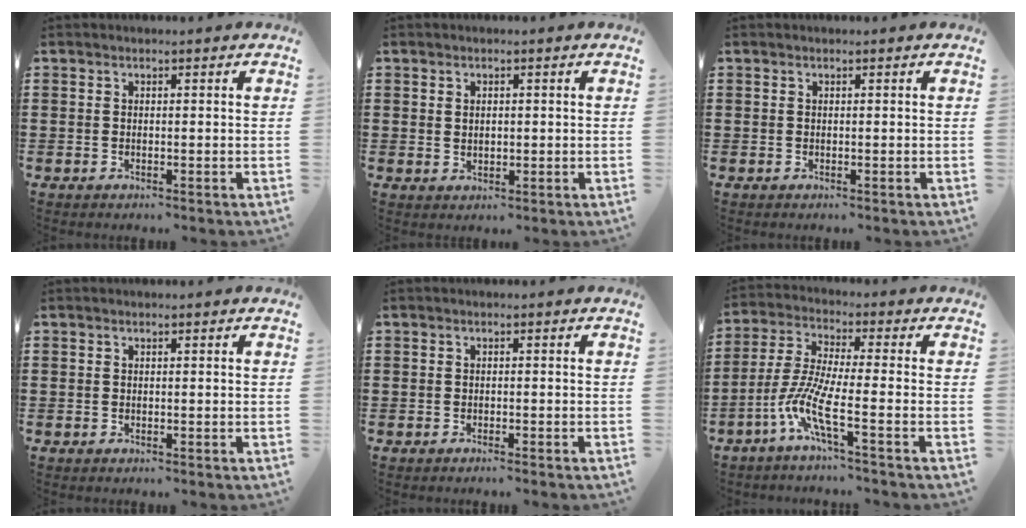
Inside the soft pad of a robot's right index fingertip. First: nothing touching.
{"total": 1.1, "force": [0.4, 0.6, 0.8], "torque": [-0.018, 0.002, 0.009]}
{"total": 0.0}
{"total": 0.0}
{"total": 0.7, "force": [-0.6, -0.3, 0.2], "torque": [-0.007, -0.005, -0.010]}
{"total": 7.8, "force": [-3.7, 1.1, 6.8], "torque": [-0.174, -0.017, -0.082]}